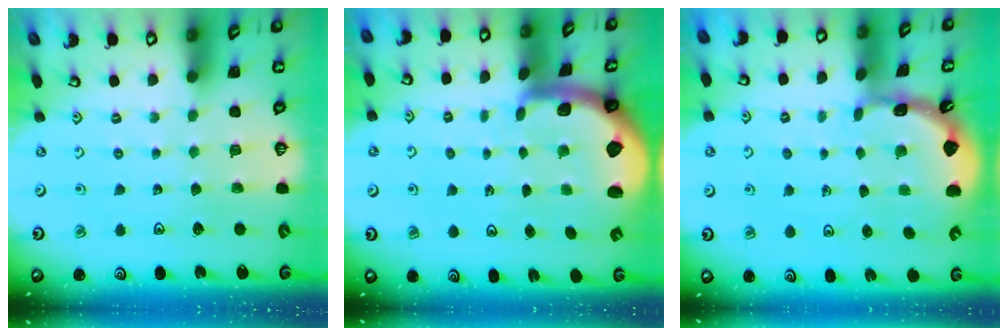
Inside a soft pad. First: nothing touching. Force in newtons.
{"total": 2.4, "press": 2.3, "slide": 0.5}
{"total": 1.8, "press": 1.8, "slide": 0.1}